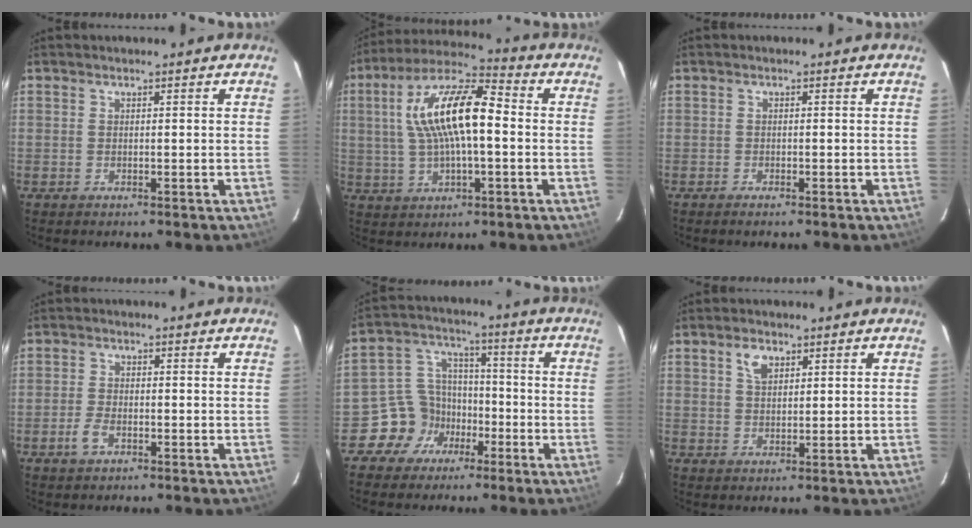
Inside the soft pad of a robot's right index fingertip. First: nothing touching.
{"total": 15.3, "force": [1.0, 5.1, 14.4], "torque": [-0.273, 0.023, 0.014]}
{"total": 0.9, "force": [-0.8, 0.2, 0.5], "torque": [-0.010, -0.002, -0.015]}
{"total": 3.2, "force": [-1.6, 1.6, 2.2], "torque": [-0.056, 0.001, -0.032]}
{"total": 8.8, "force": [-5.1, 7.1, 1.1], "torque": [-0.029, 0.042, -0.090]}
{"total": 3.4, "force": [1.7, 2.0, 2.1], "torque": [-0.036, 0.009, 0.033]}